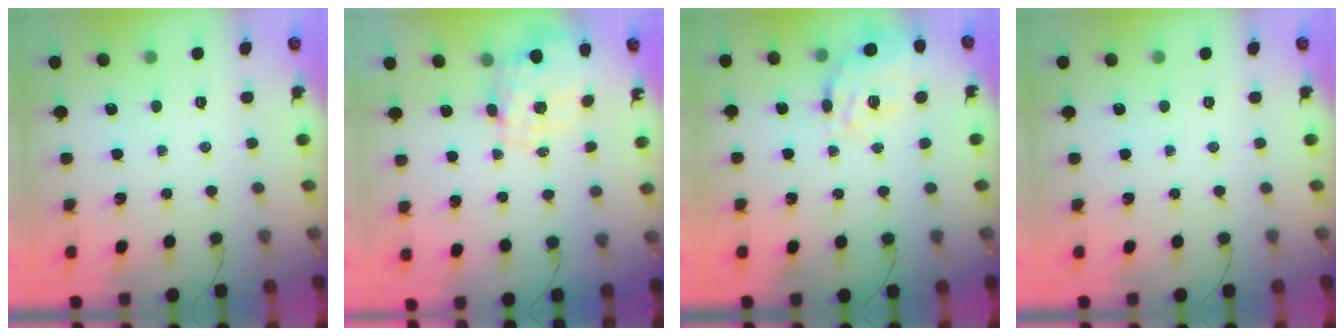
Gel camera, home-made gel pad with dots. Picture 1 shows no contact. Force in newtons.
{"total": 2.1, "press": 1.8, "slide": 1.1}
{"total": 11.6, "press": 10.9, "slide": 4.1}
{"total": 0.0}